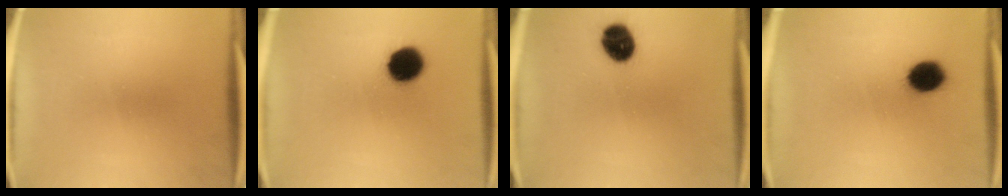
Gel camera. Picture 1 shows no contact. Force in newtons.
{"total": 9.5}
{"total": 8.9}
{"total": 8.3}